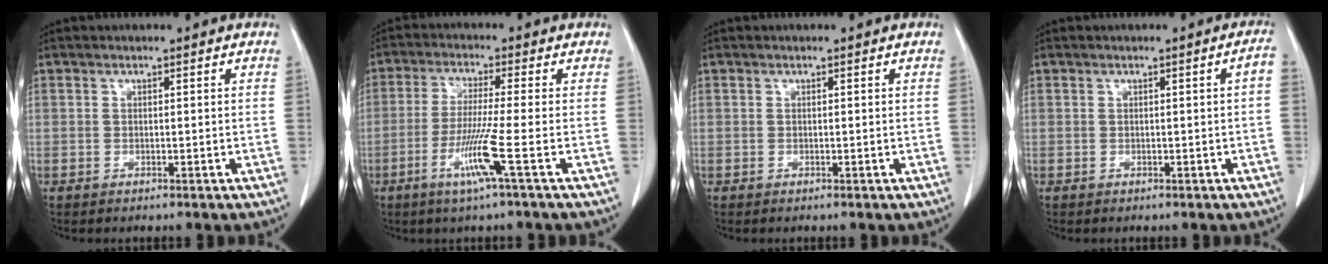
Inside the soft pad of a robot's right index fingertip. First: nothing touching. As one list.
[{"total": 7.4, "force": [-3.0, -1.6, 6.6], "torque": [-0.130, -0.022, -0.065]}, {"total": 0.0}, {"total": 1.5, "force": [-0.2, 0.0, 1.5], "torque": [-0.012, 0.002, -0.002]}]